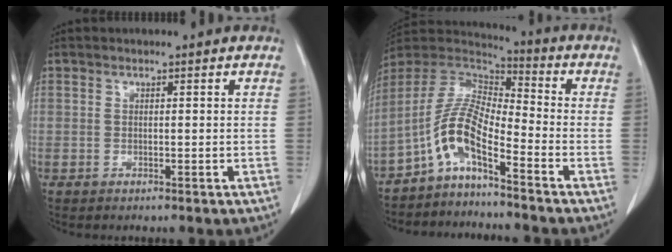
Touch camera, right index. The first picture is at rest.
{"total": 8.3, "force": [-4.9, 1.7, 6.4], "torque": [-0.142, 0.022, -0.103]}